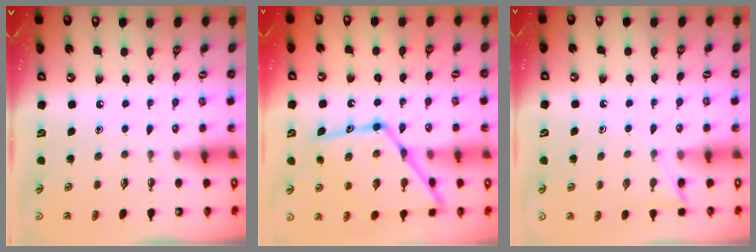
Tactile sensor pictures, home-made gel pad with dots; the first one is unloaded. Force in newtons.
{"total": 18.7, "press": 18.6, "slide": 1.5}
{"total": 6.5, "press": 6.4, "slide": 0.4}